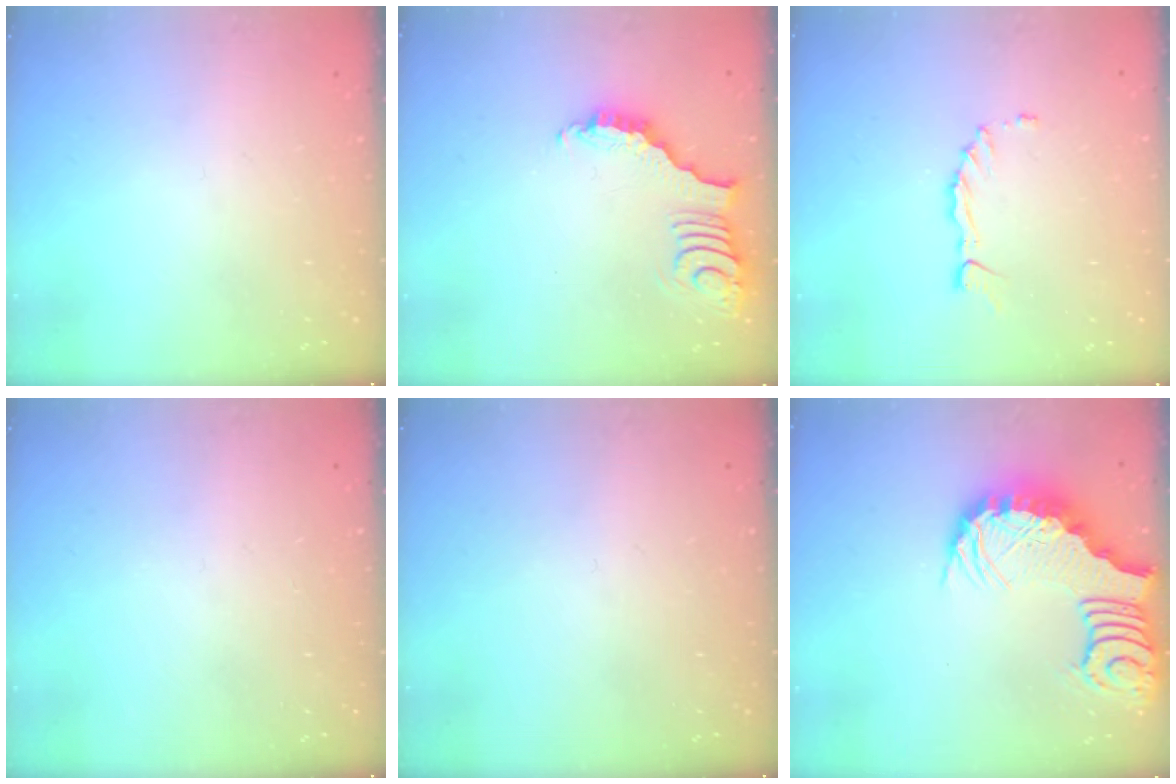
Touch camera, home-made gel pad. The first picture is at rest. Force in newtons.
{"total": 3.8, "press": 3.7, "slide": 0.5}
{"total": 1.3, "press": 1.3, "slide": 0.1}
{"total": 0.0}
{"total": 0.0}
{"total": 3.7, "press": 3.6, "slide": 0.7}